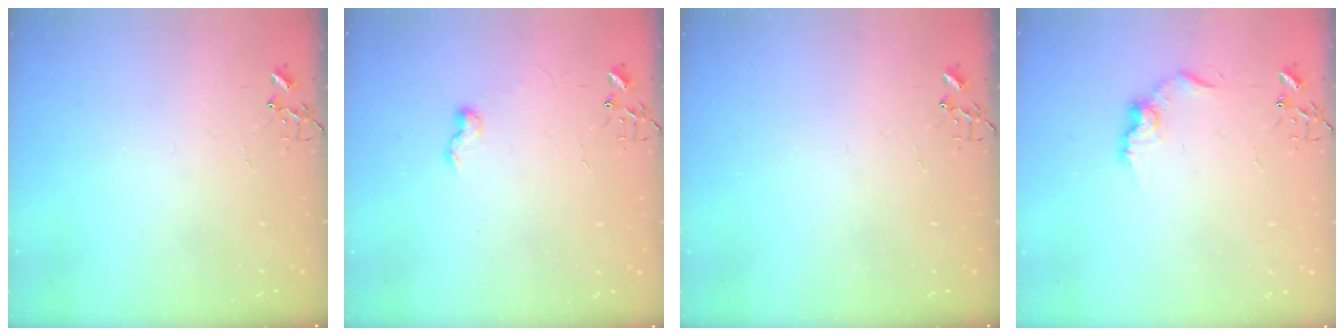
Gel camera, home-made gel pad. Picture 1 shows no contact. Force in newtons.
{"total": 6.2, "press": 6.1, "slide": 0.7}
{"total": 0.0}
{"total": 9.1, "press": 9.1, "slide": 0.3}